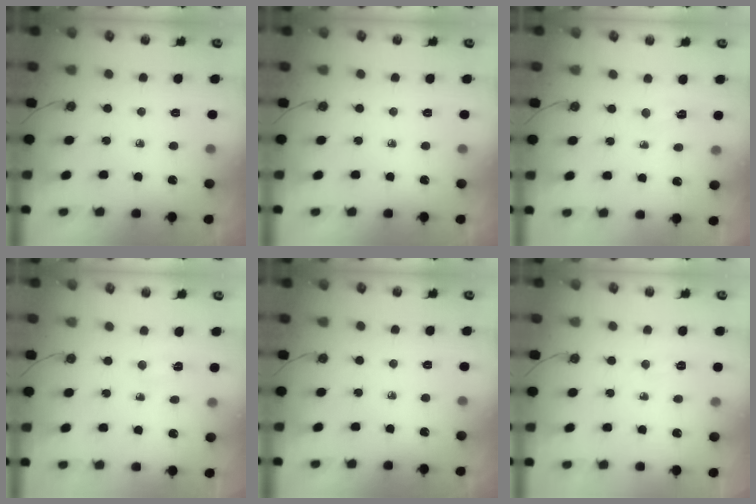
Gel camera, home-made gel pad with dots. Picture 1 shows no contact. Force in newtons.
{"total": 0.0}
{"total": 3.2, "press": 2.7, "slide": 1.7}
{"total": 2.5, "press": 2.5, "slide": 0.3}
{"total": 0.0}
{"total": 3.7, "press": 3.6, "slide": 0.5}